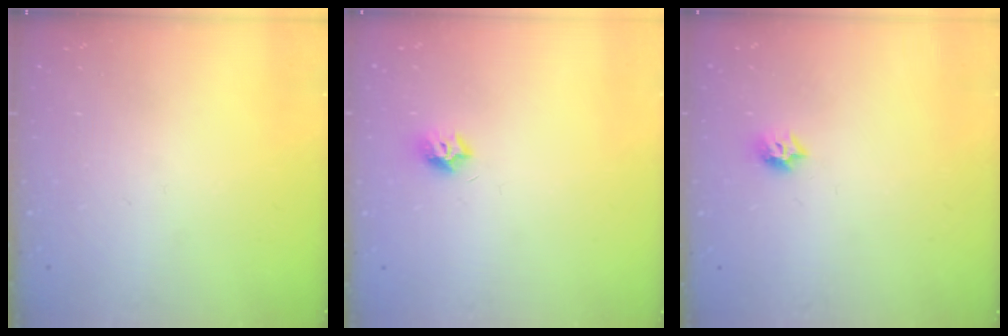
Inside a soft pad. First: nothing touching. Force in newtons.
{"total": 7.6, "press": 7.6, "slide": 0.7}
{"total": 6.3, "press": 6.3, "slide": 0.2}